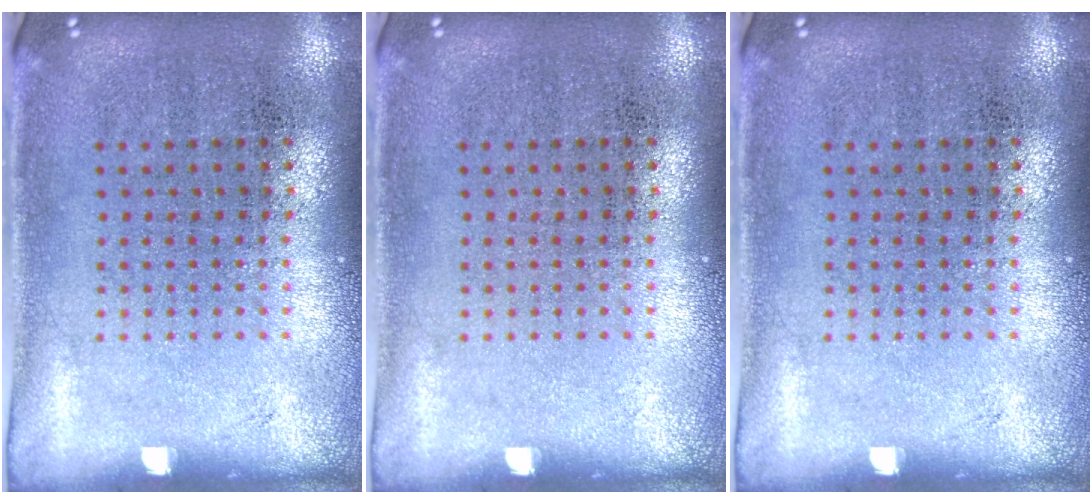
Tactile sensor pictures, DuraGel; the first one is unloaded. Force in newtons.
{"total": 0.0}
{"total": 0.0}